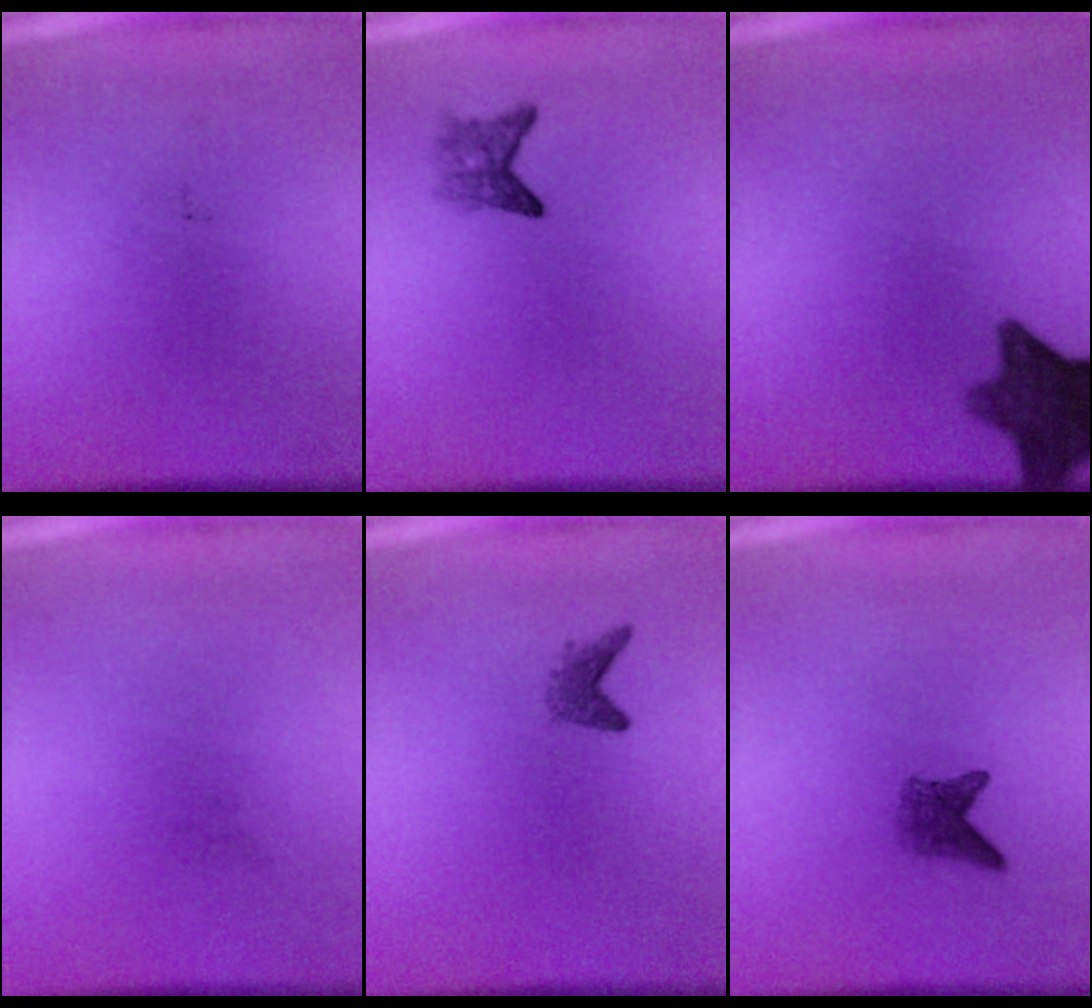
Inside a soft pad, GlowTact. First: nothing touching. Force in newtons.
{"total": 2.3}
{"total": 10.6}
{"total": 0.0}
{"total": 1.4}
{"total": 2.4}